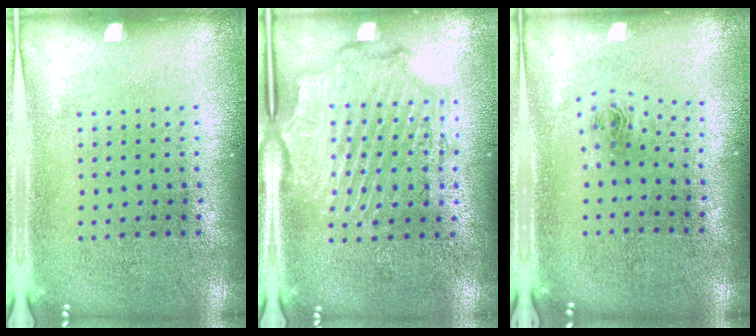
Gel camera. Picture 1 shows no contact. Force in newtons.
{"total": 2.1, "press": 2.0, "slide": 0.6}
{"total": 0.9, "press": 0.3, "slide": 0.8}